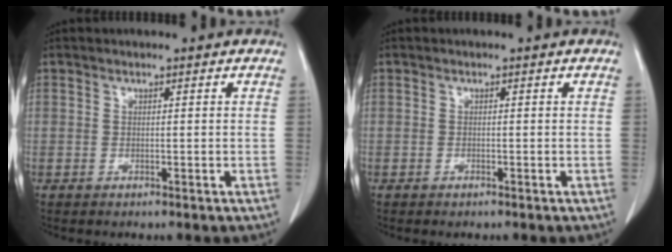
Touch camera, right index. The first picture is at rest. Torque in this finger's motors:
{"motor_torque": [0.21, -0.18, 0.01, 0.01]}